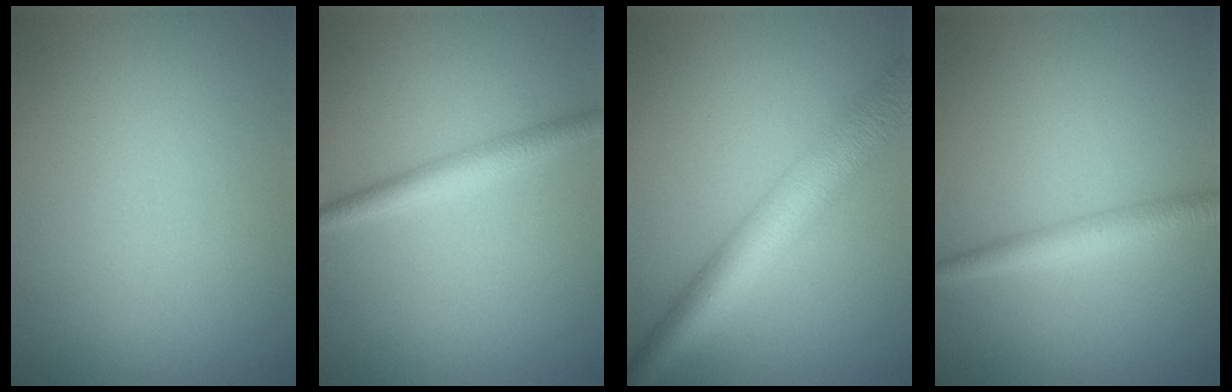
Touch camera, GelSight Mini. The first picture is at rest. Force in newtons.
{"total": 2.4, "press": 2.4, "slide": 0.1}
{"total": 6.9, "press": 6.9, "slide": 0.1}
{"total": 2.4, "press": 2.4, "slide": 0.0}